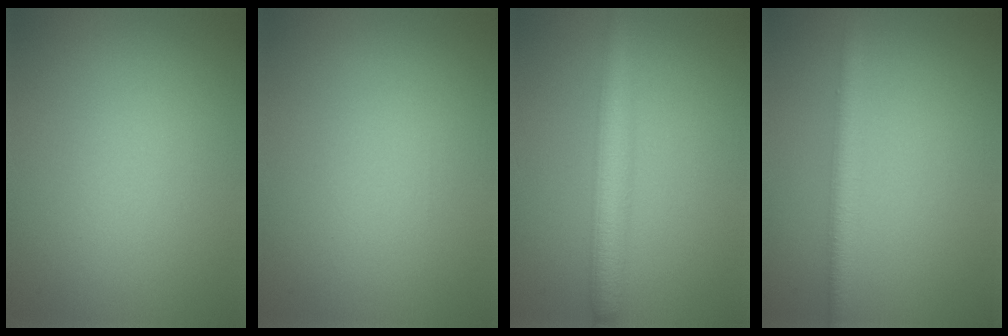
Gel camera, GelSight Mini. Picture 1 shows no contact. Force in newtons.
{"total": 0.0}
{"total": 4.3, "press": 4.3, "slide": 0.0}
{"total": 2.4, "press": 2.4, "slide": 0.2}